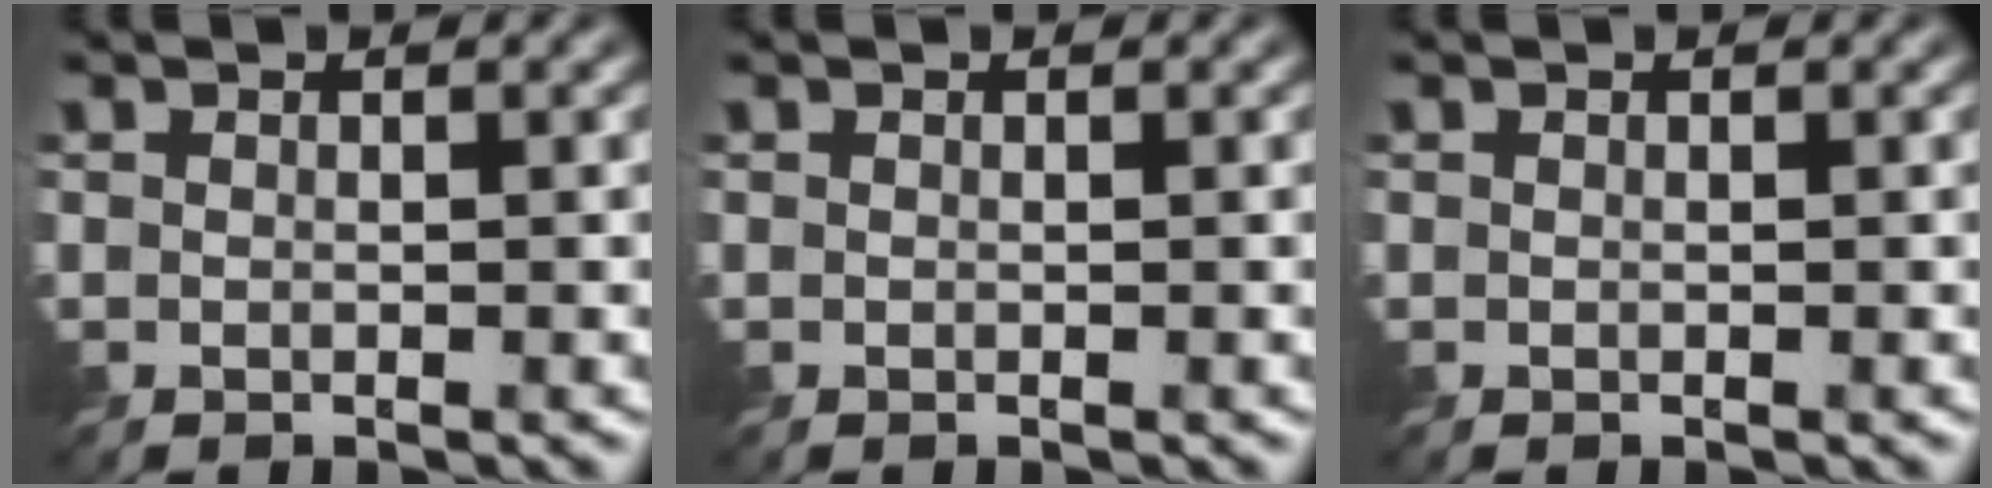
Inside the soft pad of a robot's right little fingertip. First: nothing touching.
{"total": 0.0}
{"total": 0.0}